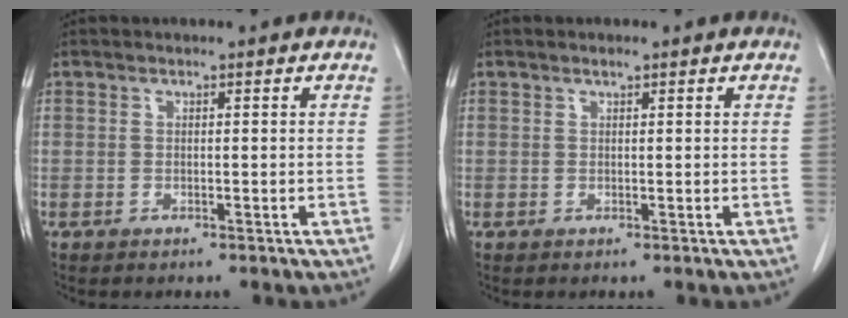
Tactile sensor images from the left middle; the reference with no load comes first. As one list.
[{"total": 0.5, "force": [0.4, 0.0, 0.3], "torque": [-0.012, -0.002, 0.009]}]